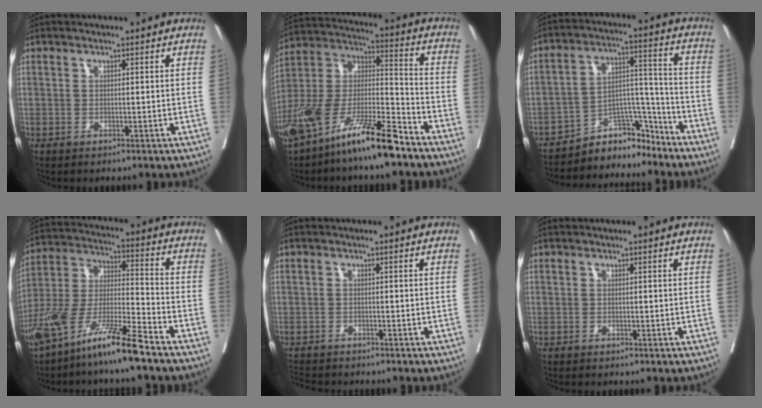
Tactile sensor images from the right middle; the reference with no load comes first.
{"total": 17.1, "force": [-12.2, 2.5, 11.7], "torque": [-0.246, -0.012, -0.227]}
{"total": 8.5, "force": [-8.2, 2.3, 0.4], "torque": [0.006, 0.055, -0.142]}
{"total": 14.0, "force": [-10.0, 0.5, 9.8], "torque": [-0.205, -0.017, -0.191]}
{"total": 4.4, "force": [-4.1, 0.8, 1.1], "torque": [-0.015, -0.011, -0.067]}
{"total": 0.0}